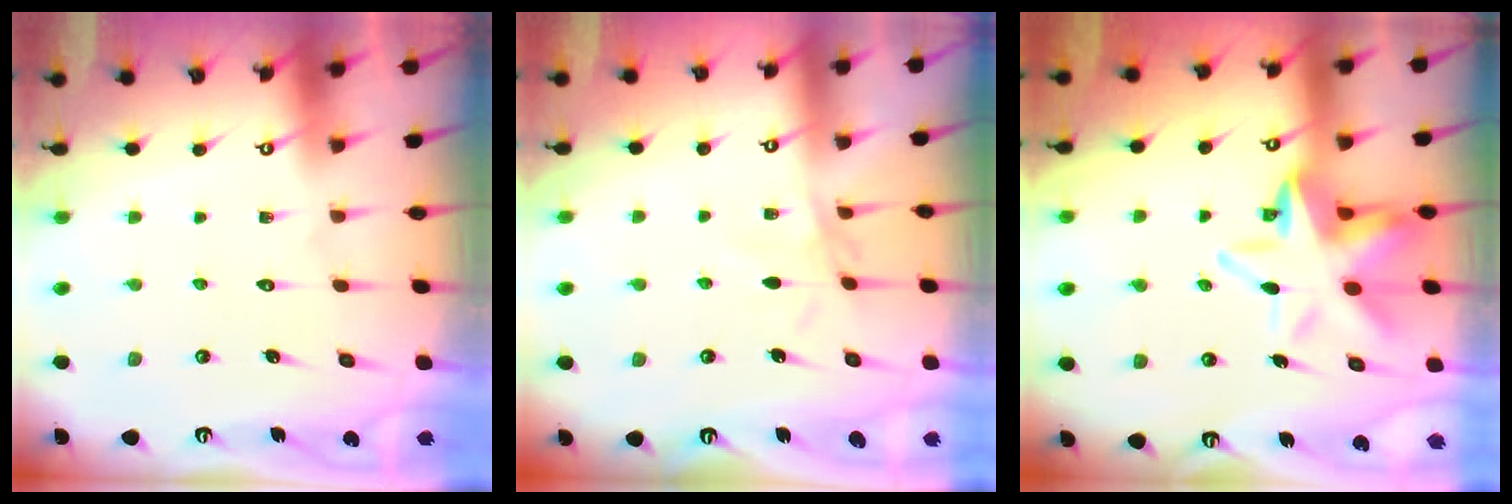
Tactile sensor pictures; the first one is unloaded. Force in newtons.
{"total": 2.0, "press": 1.9, "slide": 0.4}
{"total": 12.9, "press": 12.5, "slide": 3.1}